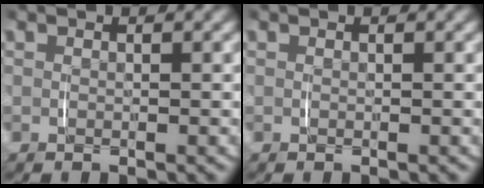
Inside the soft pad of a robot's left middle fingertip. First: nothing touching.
{"total": 0.0}